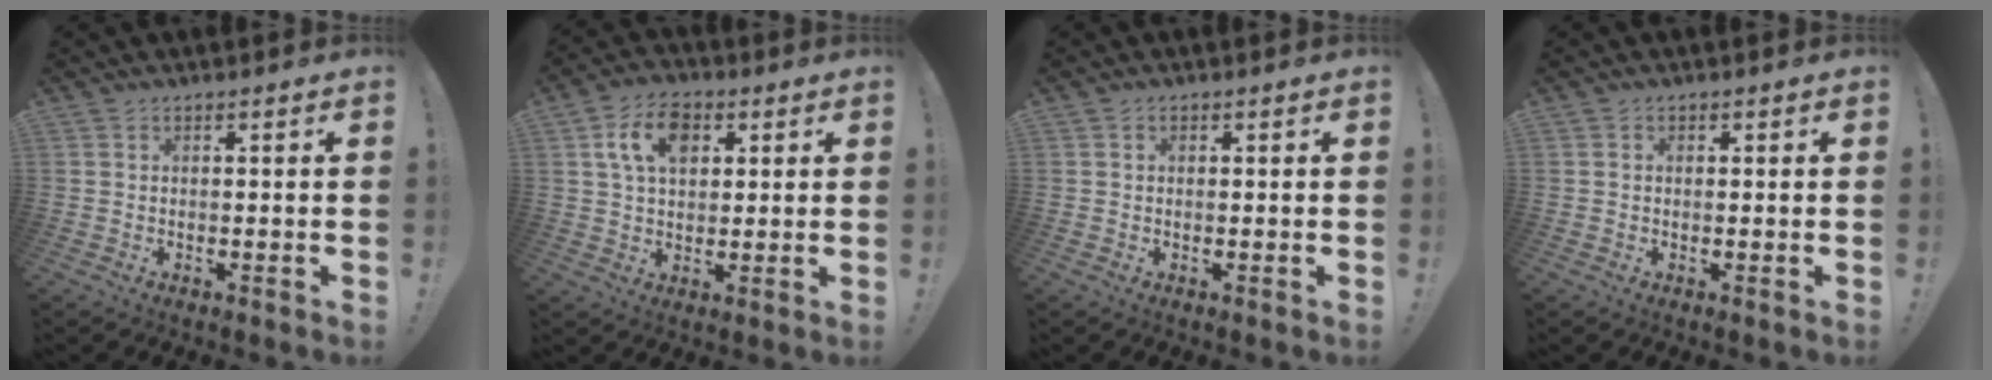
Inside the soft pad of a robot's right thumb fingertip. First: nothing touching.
{"total": 11.1, "force": [3.8, 7.3, 7.4], "torque": [-0.125, 0.013, 0.073]}
{"total": 0.6, "force": [0.2, 0.5, 0.3], "torque": [-0.014, 0.005, 0.005]}
{"total": 0.6, "force": [0.1, 0.5, 0.2], "torque": [0.002, -0.001, 0.001]}